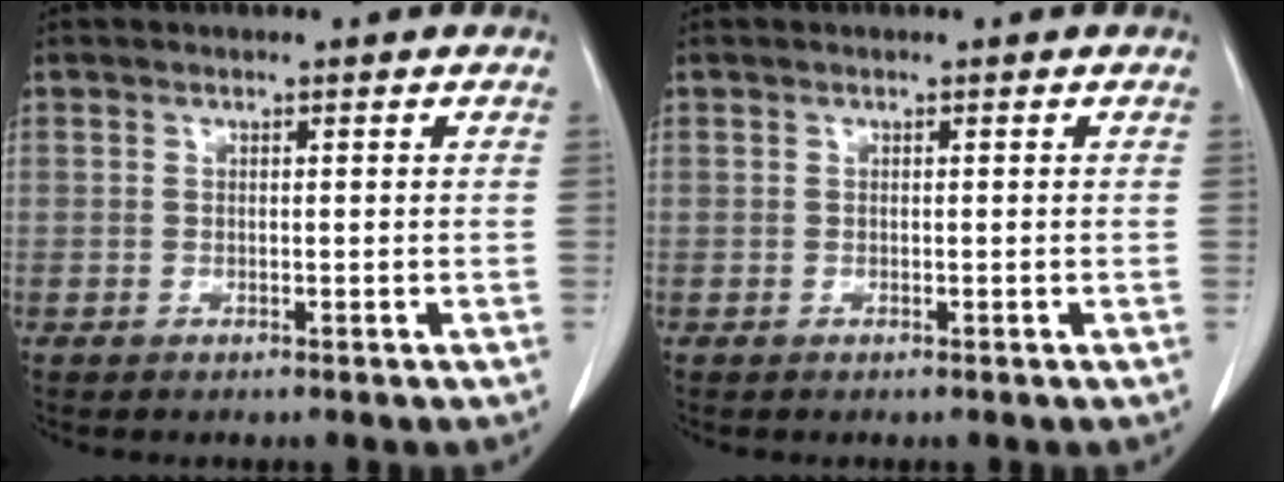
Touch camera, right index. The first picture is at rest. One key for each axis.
{"total": 0.0}